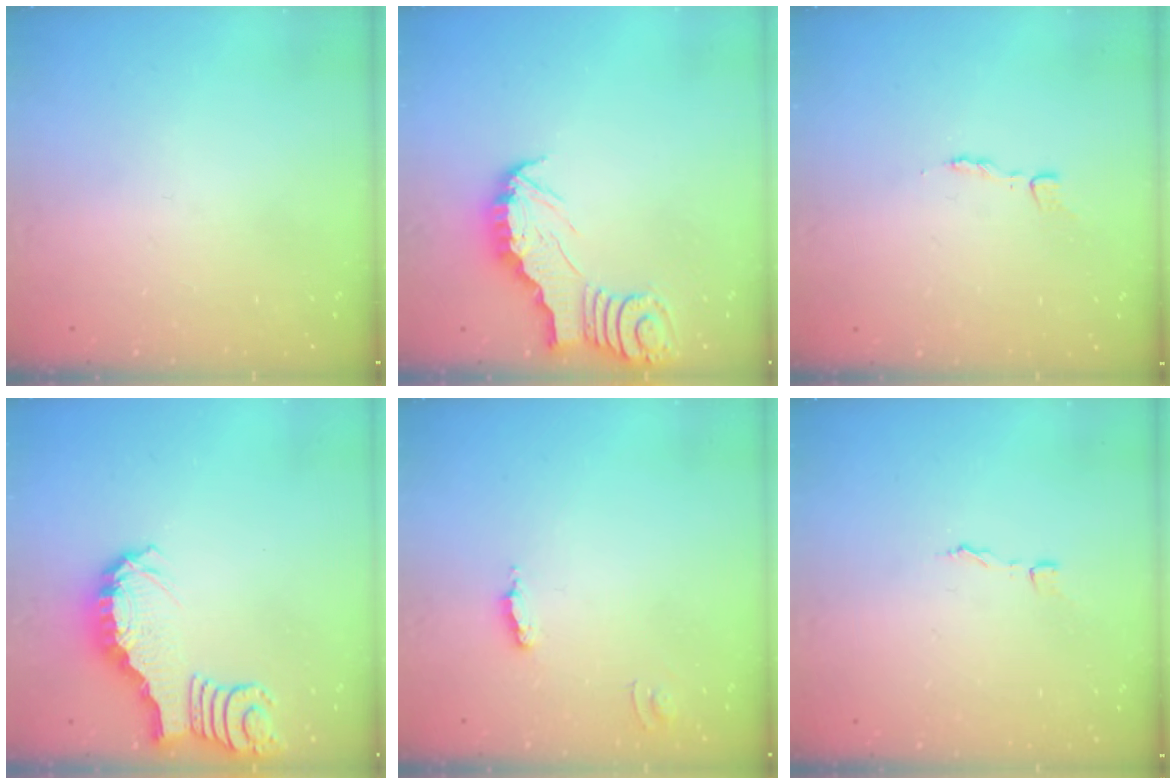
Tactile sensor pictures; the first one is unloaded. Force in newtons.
{"total": 2.6, "press": 2.6, "slide": 0.2}
{"total": 2.5, "press": 2.5, "slide": 0.3}
{"total": 2.9, "press": 2.8, "slide": 0.5}
{"total": 3.2, "press": 3.2, "slide": 0.2}
{"total": 1.9, "press": 1.9, "slide": 0.1}